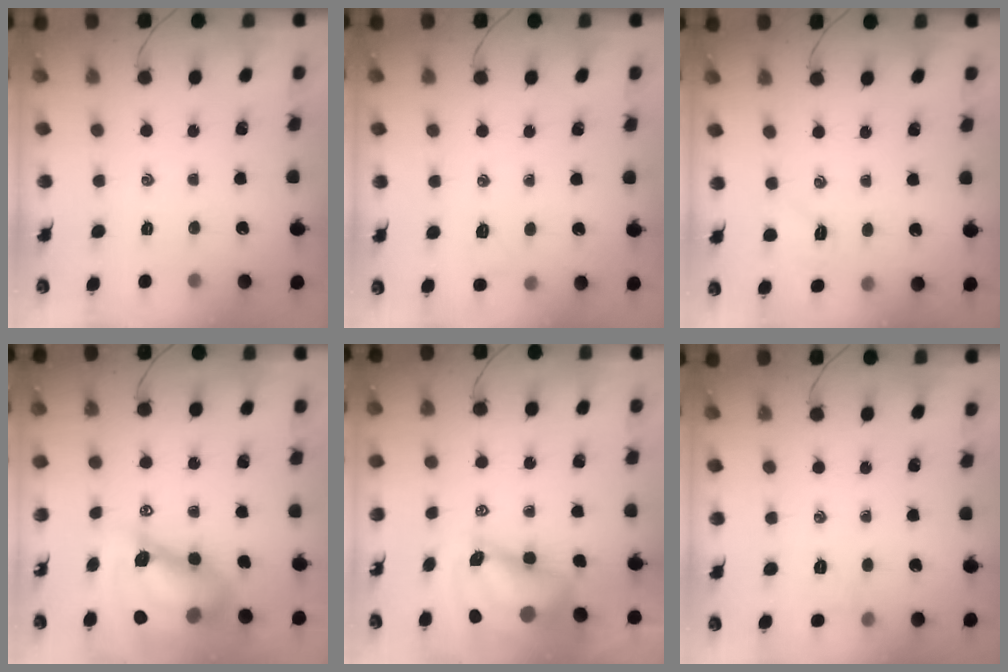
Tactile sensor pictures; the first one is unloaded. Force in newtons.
{"total": 4.8, "press": 4.7, "slide": 0.9}
{"total": 4.7, "press": 4.5, "slide": 1.2}
{"total": 16.6, "press": 16.0, "slide": 4.6}
{"total": 11.8, "press": 11.3, "slide": 3.4}
{"total": 4.8, "press": 4.6, "slide": 1.3}